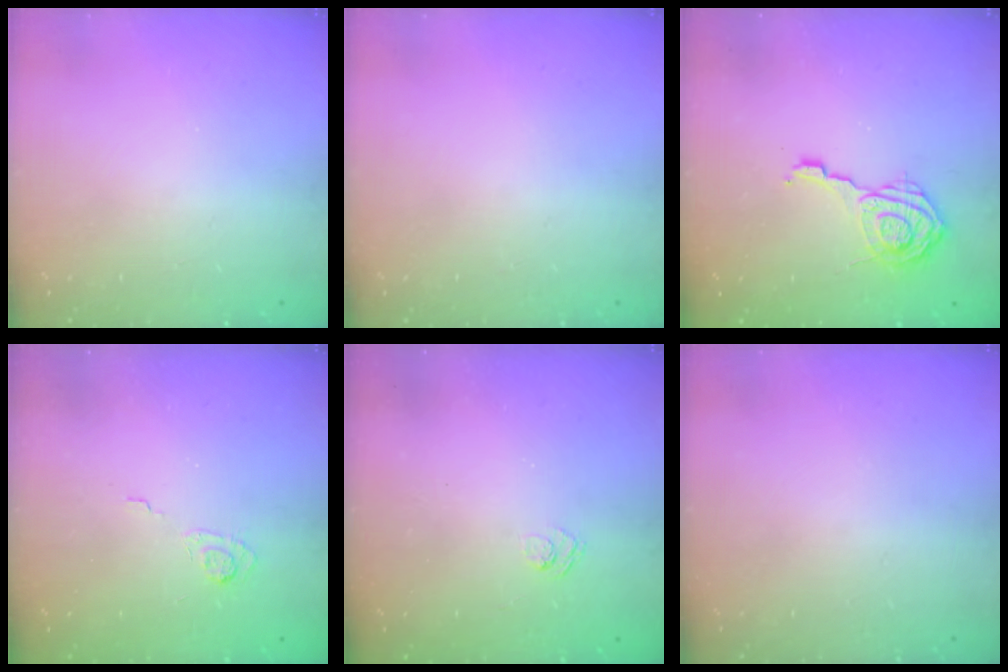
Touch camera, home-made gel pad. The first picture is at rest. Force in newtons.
{"total": 0.0}
{"total": 11.2, "press": 11.2, "slide": 1.3}
{"total": 3.1, "press": 2.7, "slide": 1.6}
{"total": 2.4, "press": 2.0, "slide": 1.3}
{"total": 0.0}